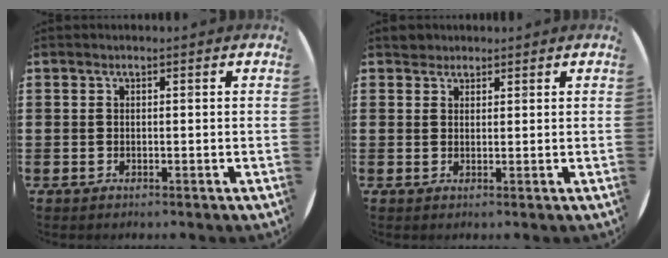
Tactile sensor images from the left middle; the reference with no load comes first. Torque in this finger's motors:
{"motor_torque": [0.04, -0.03, 0.00, 0.00]}